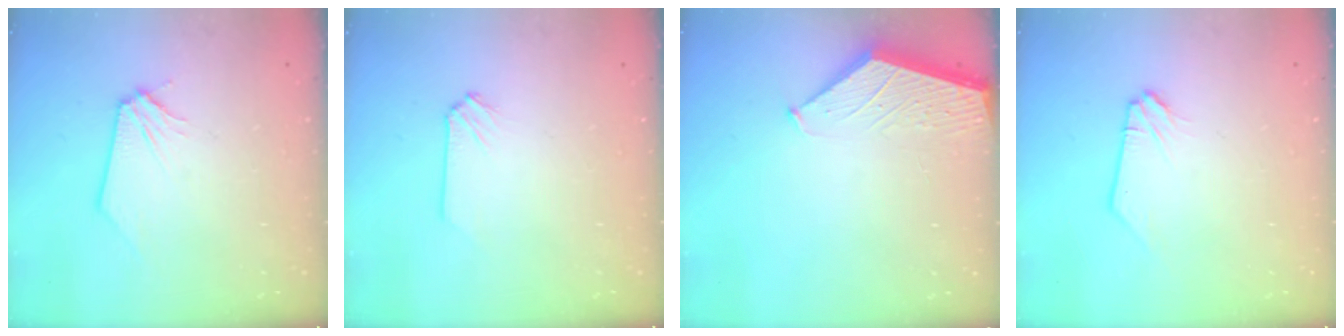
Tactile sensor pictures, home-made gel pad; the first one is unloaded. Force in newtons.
{"total": 0.0}
{"total": 1.5, "press": 1.5, "slide": 0.2}
{"total": 0.0}